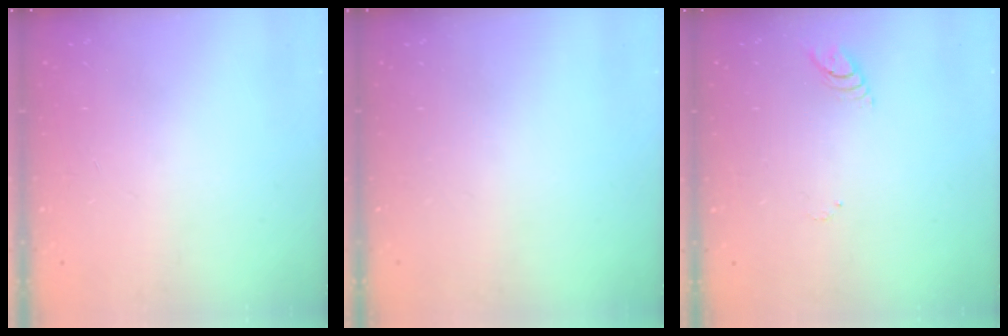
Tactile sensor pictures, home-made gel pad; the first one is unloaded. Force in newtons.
{"total": 0.0}
{"total": 3.9, "press": 3.9, "slide": 0.3}